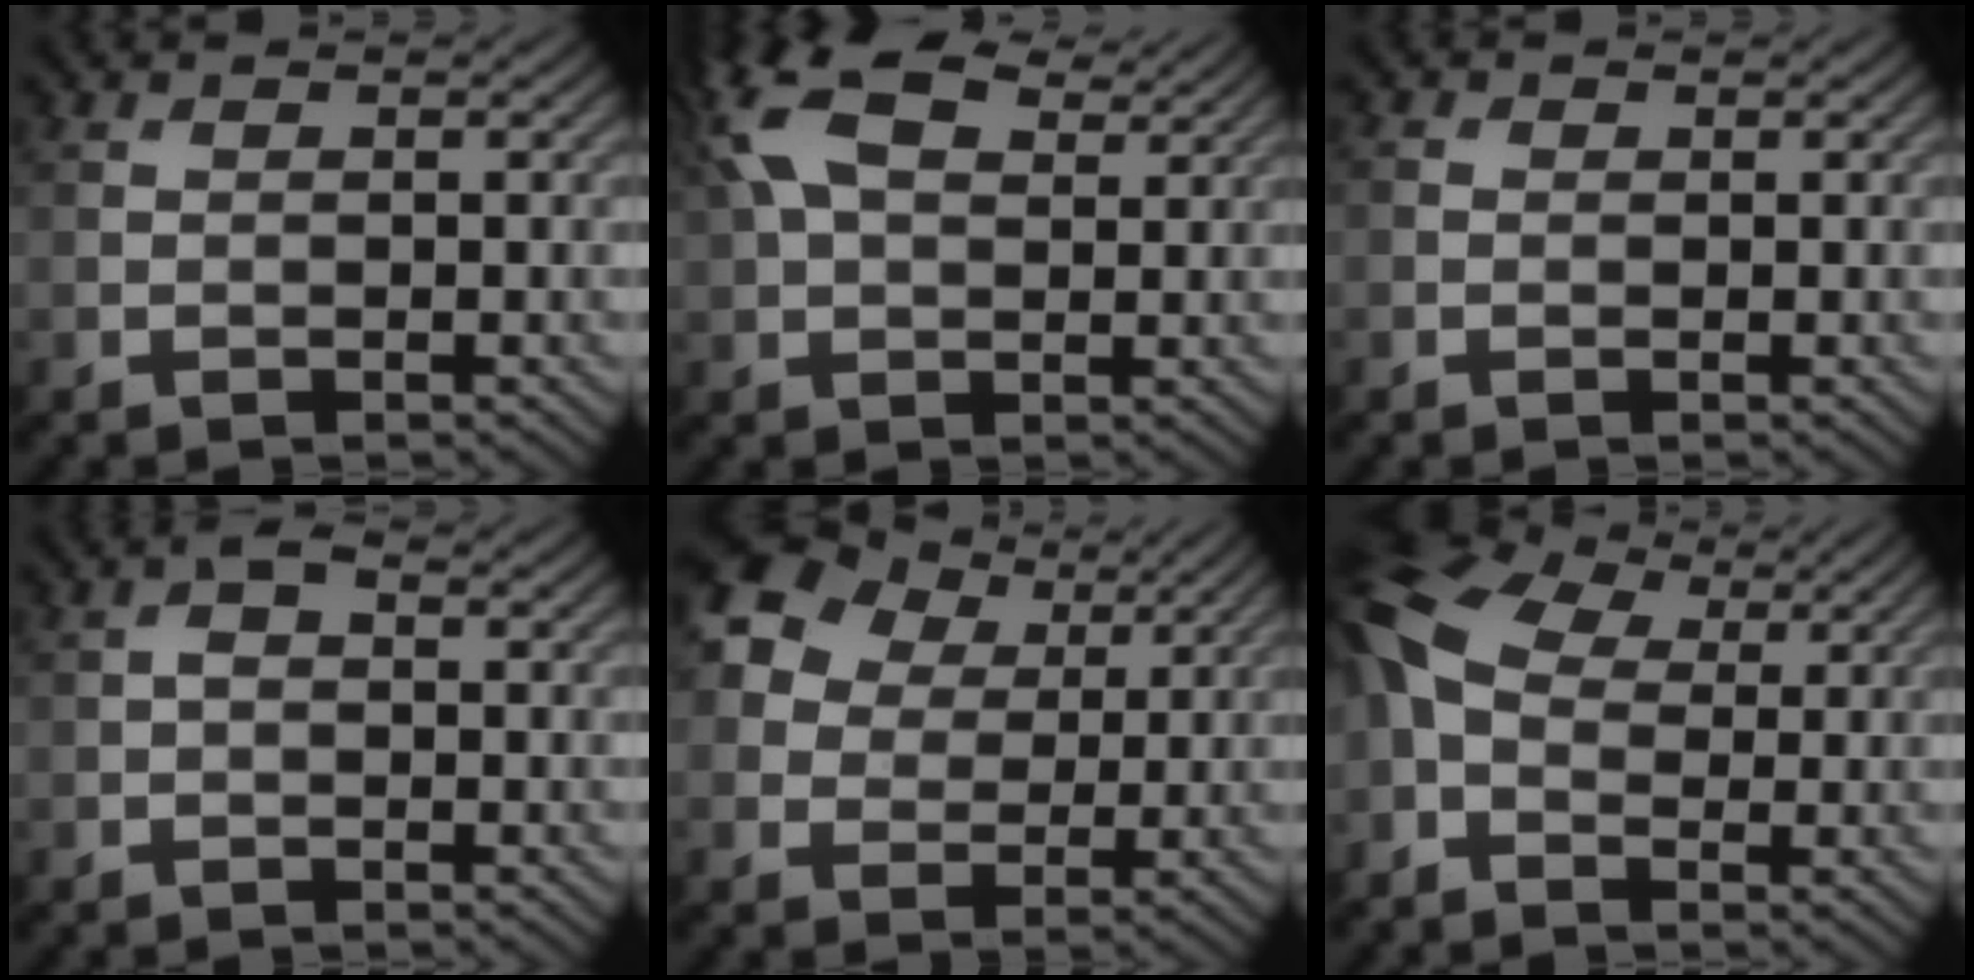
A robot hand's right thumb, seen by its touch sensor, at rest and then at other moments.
{"total": 11.0, "force": [4.8, 5.9, 8.0], "torque": [-0.202, 0.028, 0.090]}
{"total": 0.7, "force": [0.0, 0.7, 0.3], "torque": [-0.006, -0.002, -0.002]}
{"total": 1.7, "force": [0.0, 1.0, 1.4], "torque": [-0.027, 0.007, -0.005]}
{"total": 11.5, "force": [5.4, 8.3, 5.8], "torque": [-0.162, 0.049, 0.089]}
{"total": 10.1, "force": [0.5, 7.1, 7.1], "torque": [-0.181, 0.001, 0.002]}